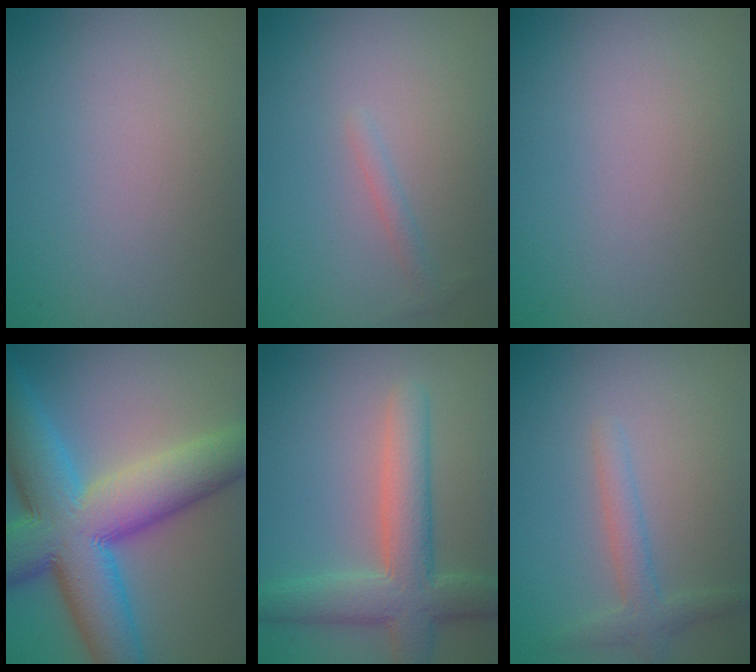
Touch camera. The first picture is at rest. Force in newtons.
{"total": 0.9, "press": 0.9, "slide": 0.0}
{"total": 0.0}
{"total": 13.7, "press": 13.7, "slide": 0.2}
{"total": 5.9, "press": 5.9, "slide": 0.6}
{"total": 2.3, "press": 2.3, "slide": 0.1}